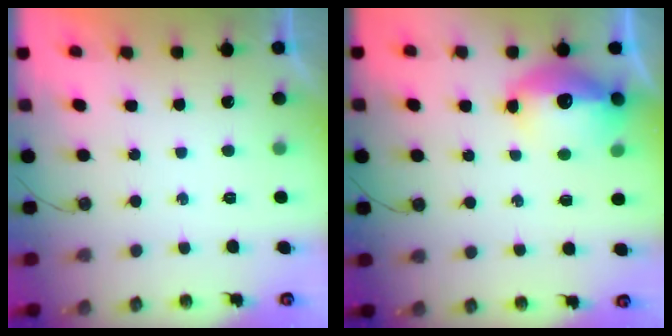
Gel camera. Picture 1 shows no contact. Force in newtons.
{"total": 13.7, "press": 13.7, "slide": 1.4}